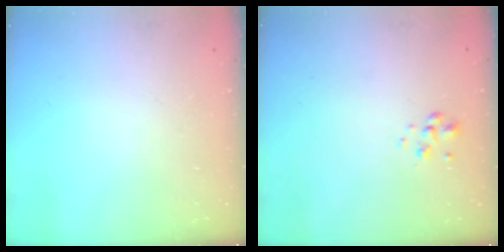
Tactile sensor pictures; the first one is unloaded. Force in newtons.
{"total": 1.8, "press": 1.7, "slide": 0.5}